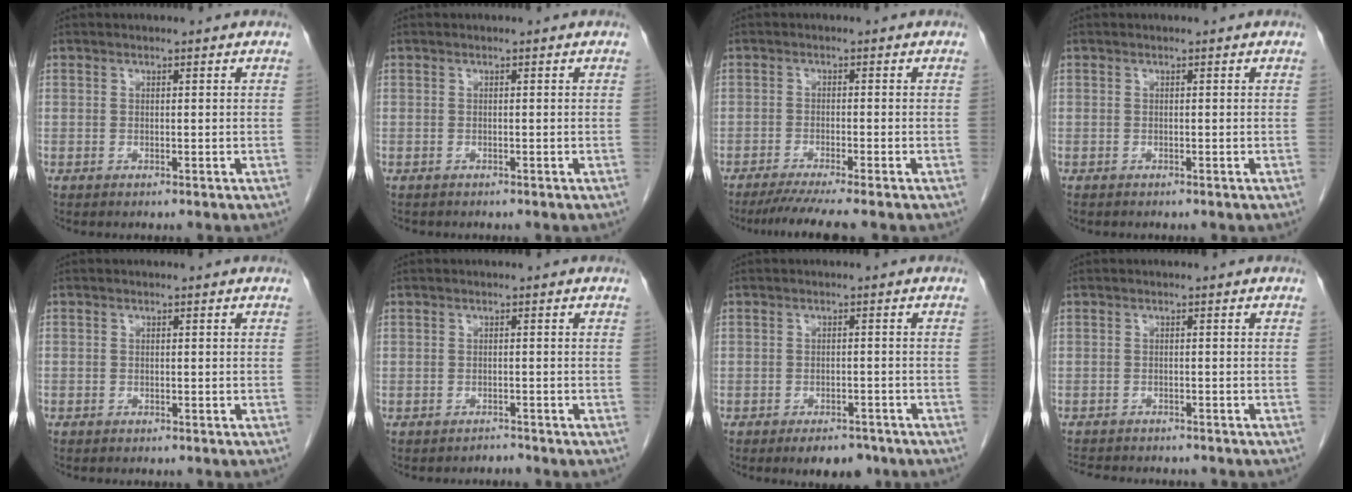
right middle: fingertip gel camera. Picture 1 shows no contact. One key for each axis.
{"total": 0.6, "fx": -0.6, "fy": 0.2, "fz": 0.1, "tx": -0.008, "ty": 0.000, "tz": -0.010}
{"total": 6.4, "fx": -5.3, "fy": -0.9, "fz": 3.4, "tx": -0.044, "ty": -0.017, "tz": -0.085}
{"total": 0.6, "fx": -0.6, "fy": 0.1, "fz": 0.2, "tx": -0.005, "ty": -0.001, "tz": -0.011}
{"total": 0.6, "fx": -0.4, "fy": 0.5, "fz": 0.0, "tx": -0.009, "ty": 0.002, "tz": -0.008}
{"total": 1.1, "fx": -1.0, "fy": 0.0, "fz": -0.6, "tx": 0.013, "ty": -0.006, "tz": -0.015}
{"total": 4.6, "fx": -3.5, "fy": 2.1, "fz": 2.2, "tx": -0.023, "ty": 0.001, "tz": -0.045}
{"total": 8.1, "fx": -7.4, "fy": 2.0, "fz": 2.7, "tx": -0.043, "ty": -0.003, "tz": -0.103}